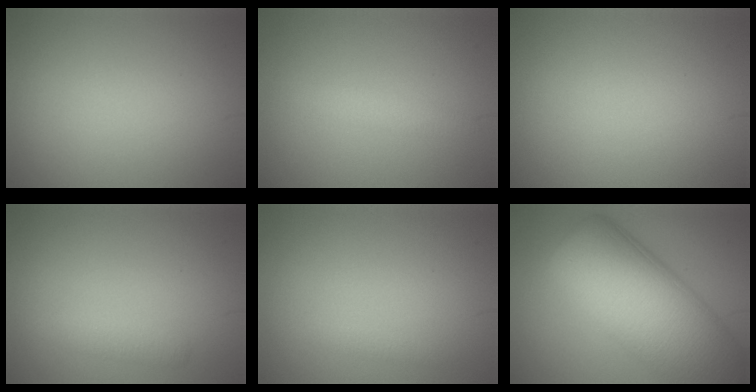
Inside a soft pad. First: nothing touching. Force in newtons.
{"total": 1.4, "press": 1.4, "slide": 0.1}
{"total": 0.0}
{"total": 1.3, "press": 1.3, "slide": 0.0}
{"total": 0.7, "press": 0.7, "slide": 0.0}
{"total": 15.0, "press": 14.9, "slide": 0.6}